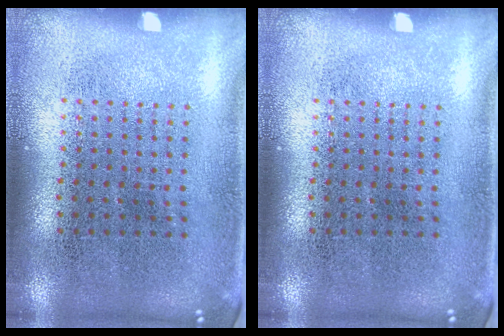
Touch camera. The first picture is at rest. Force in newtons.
{"total": 0.0}